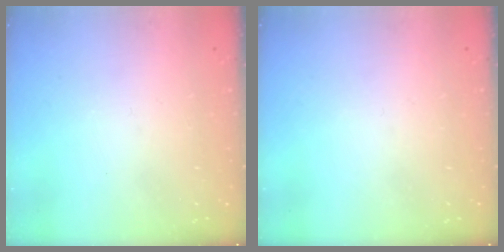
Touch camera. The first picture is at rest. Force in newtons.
{"total": 0.0}